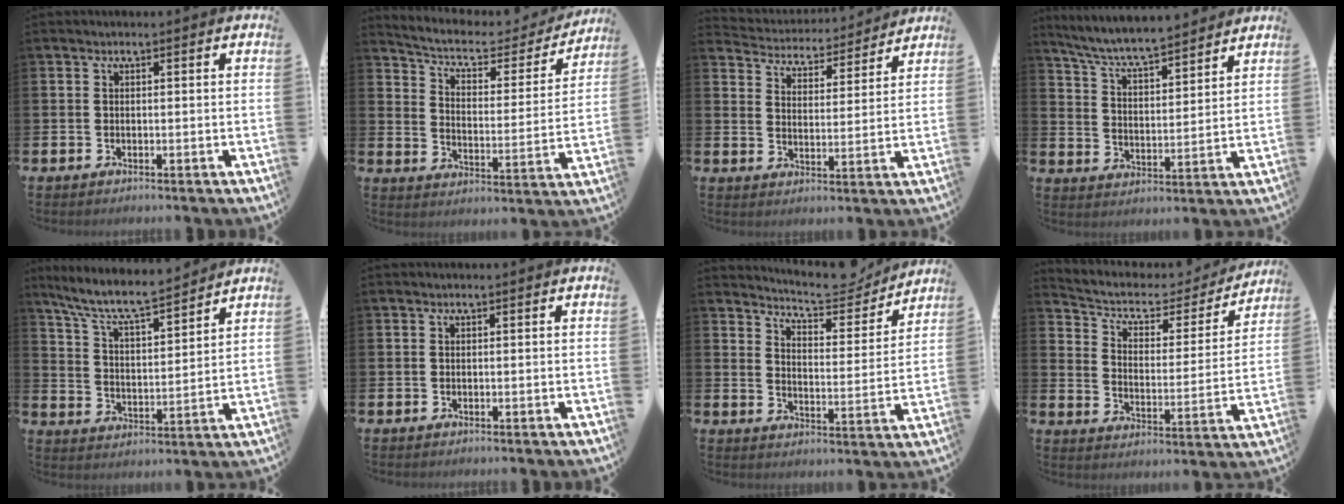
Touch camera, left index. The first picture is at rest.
{"total": 6.2, "force": [5.2, 2.4, 2.3], "torque": [-0.072, -0.038, 0.082]}
{"total": 4.6, "force": [4.4, 1.0, -0.1], "torque": [-0.022, -0.042, 0.073]}
{"total": 6.6, "force": [6.3, 0.5, 1.9], "torque": [-0.070, -0.045, 0.108]}
{"total": 8.3, "force": [7.7, 0.8, 3.1], "torque": [-0.096, -0.049, 0.135]}
{"total": 0.0}
{"total": 6.6, "force": [6.4, 1.0, 1.3], "torque": [-0.040, -0.049, 0.109]}
{"total": 5.6, "force": [4.6, 2.6, 1.7], "torque": [-0.060, -0.036, 0.071]}